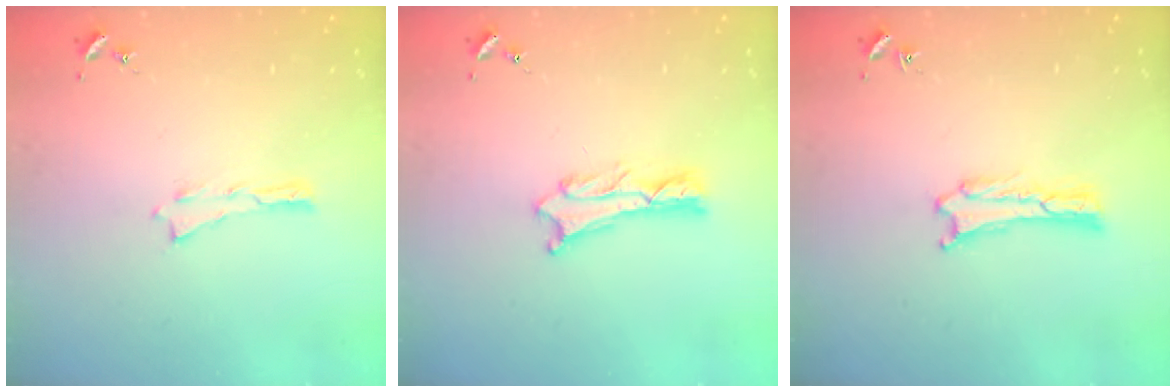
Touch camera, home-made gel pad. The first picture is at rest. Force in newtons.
{"total": 1.2, "press": 1.2, "slide": 0.2}
{"total": 0.8, "press": 0.8, "slide": 0.0}